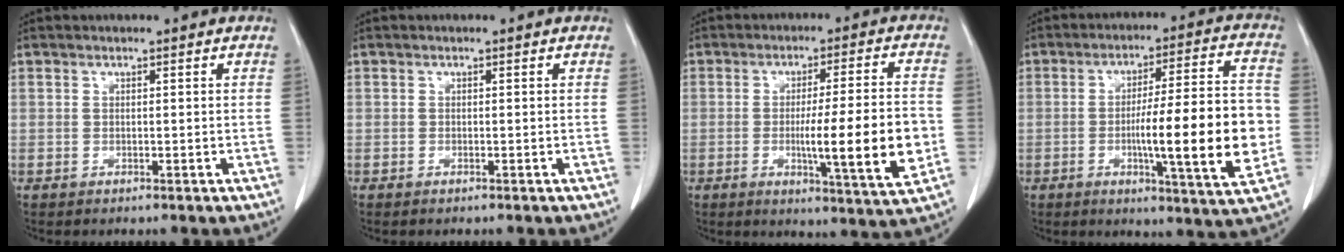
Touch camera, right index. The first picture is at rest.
{"total": 0.0}
{"total": 13.4, "force": [-2.4, -0.1, 13.1], "torque": [-0.201, -0.017, -0.038]}
{"total": 16.8, "force": [-2.7, 0.8, 16.5], "torque": [-0.250, 0.000, -0.042]}